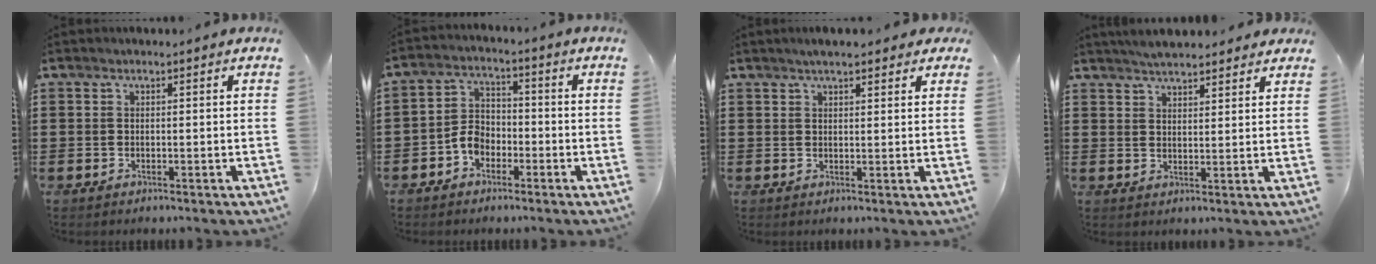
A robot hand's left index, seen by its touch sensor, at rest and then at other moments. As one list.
[{"total": 4.4, "force": [-2.4, 3.0, 2.1], "torque": [-0.058, 0.008, -0.053]}, {"total": 3.1, "force": [2.4, 0.8, 1.8], "torque": [-0.040, 0.007, 0.044]}, {"total": 4.0, "force": [3.8, 0.7, 1.1], "torque": [-0.030, -0.002, 0.071]}]